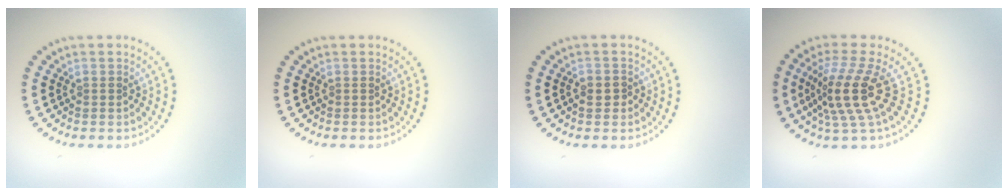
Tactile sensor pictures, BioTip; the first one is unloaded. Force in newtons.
{"total": 0.0}
{"total": 0.9, "press": 0.9, "slide": 0.2}
{"total": 4.5, "press": 3.4, "slide": 3.1}